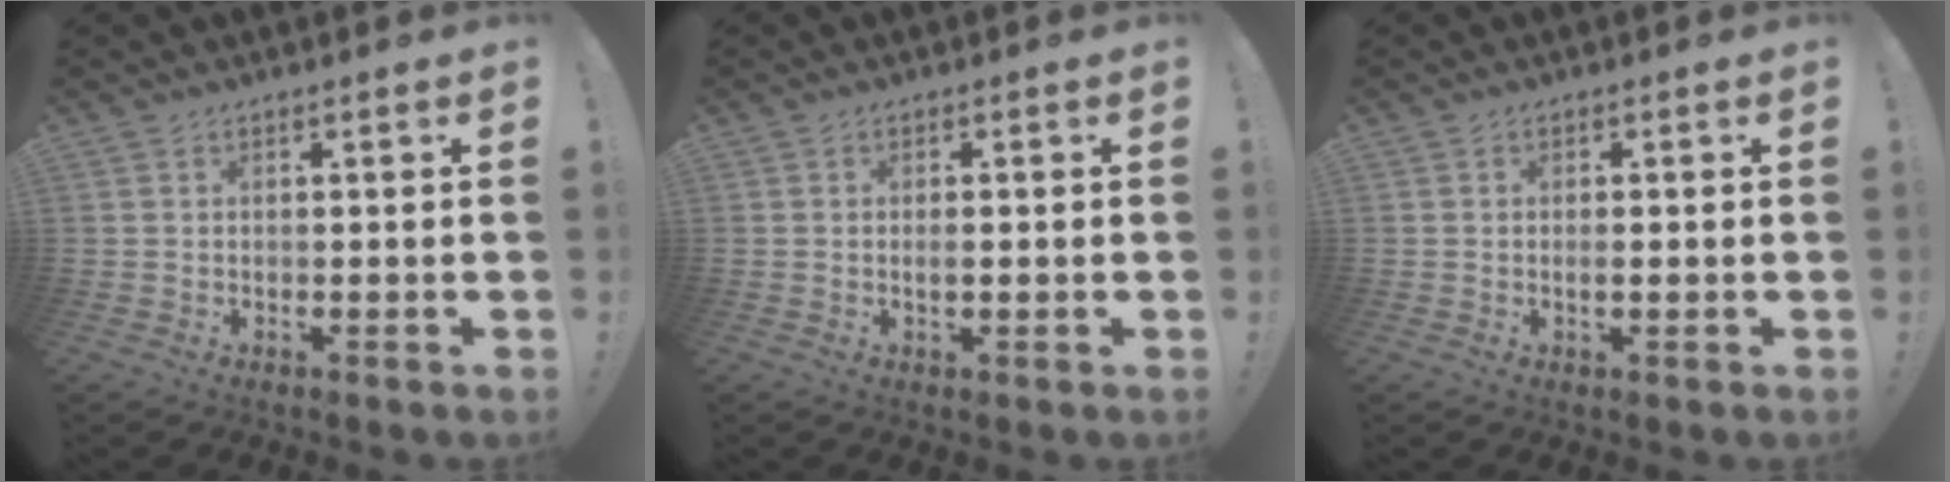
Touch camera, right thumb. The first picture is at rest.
{"total": 1.6, "force": [-0.3, 0.4, 1.5], "torque": [-0.020, -0.002, -0.007]}
{"total": 1.6, "force": [-0.3, 0.2, 1.6], "torque": [-0.020, -0.003, -0.007]}